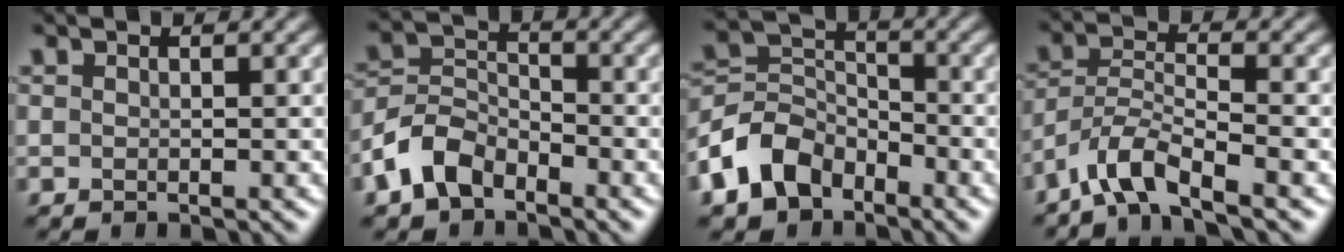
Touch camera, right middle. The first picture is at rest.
{"total": 4.7, "force": [-3.0, 2.9, 2.2], "torque": [-0.047, 0.006, -0.071]}
{"total": 6.1, "force": [-3.6, 4.2, 2.6], "torque": [-0.051, 0.002, -0.084]}
{"total": 4.4, "force": [-3.5, 0.8, 2.5], "torque": [-0.047, 0.004, -0.078]}